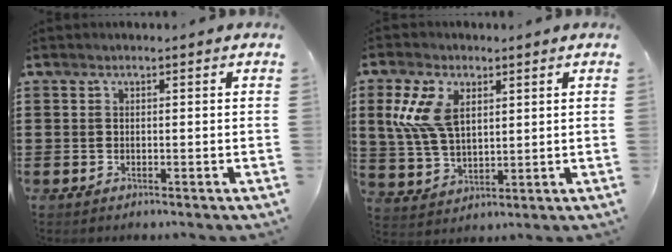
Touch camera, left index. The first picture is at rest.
{"total": 9.1, "force": [3.2, 5.0, 6.9], "torque": [-0.172, 0.002, 0.053]}